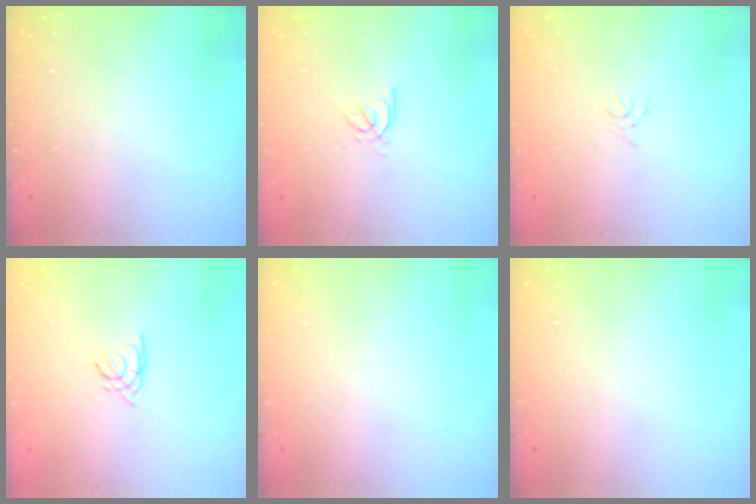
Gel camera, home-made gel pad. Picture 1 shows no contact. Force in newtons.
{"total": 2.2, "press": 2.2, "slide": 0.4}
{"total": 0.5, "press": 0.4, "slide": 0.3}
{"total": 1.6, "press": 1.5, "slide": 0.4}
{"total": 0.0}
{"total": 0.0}